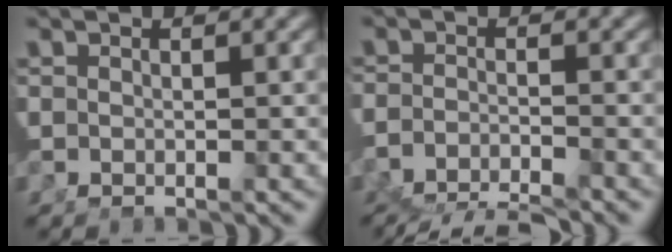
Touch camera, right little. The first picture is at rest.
{"total": 9.0, "force": [-7.8, 3.9, 2.4], "torque": [-0.041, -0.036, -0.114]}